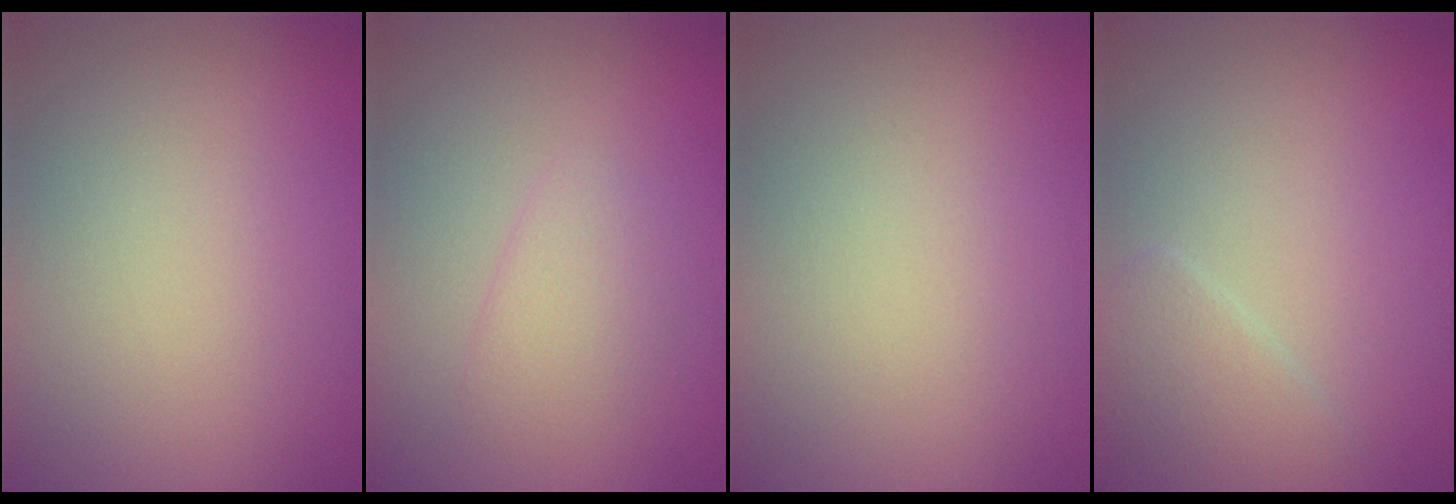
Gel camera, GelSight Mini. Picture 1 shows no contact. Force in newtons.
{"total": 1.8, "press": 1.8, "slide": 0.1}
{"total": 0.0}
{"total": 2.0, "press": 2.0, "slide": 0.1}